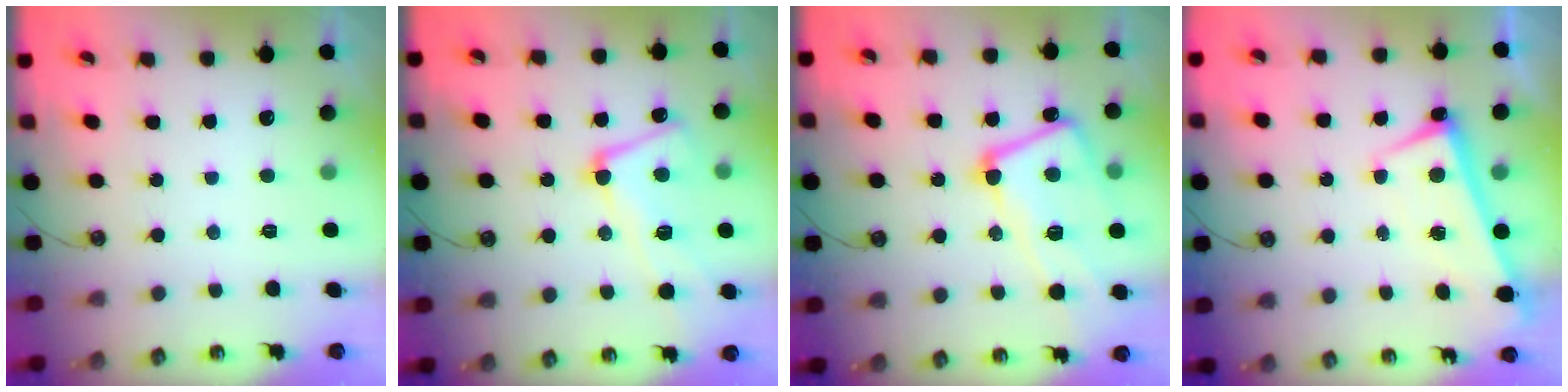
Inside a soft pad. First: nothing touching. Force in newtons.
{"total": 7.3, "press": 7.1, "slide": 1.4}
{"total": 12.0, "press": 11.8, "slide": 2.1}
{"total": 1.3, "press": 1.1, "slide": 0.8}